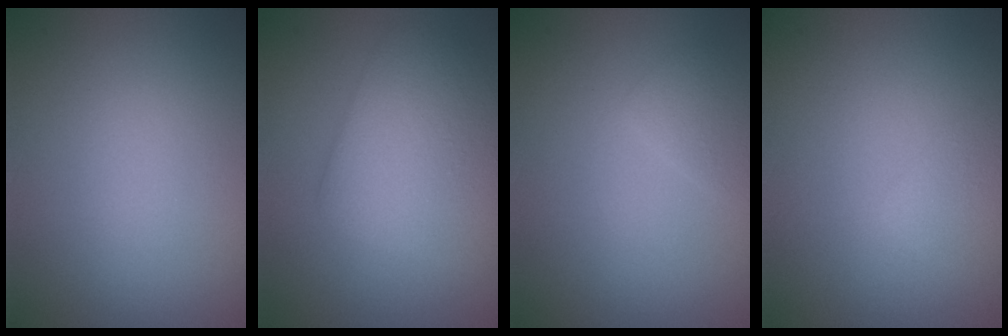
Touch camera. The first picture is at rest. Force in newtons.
{"total": 4.5, "press": 4.5, "slide": 0.3}
{"total": 1.1, "press": 1.1, "slide": 0.0}
{"total": 1.3, "press": 1.3, "slide": 0.1}